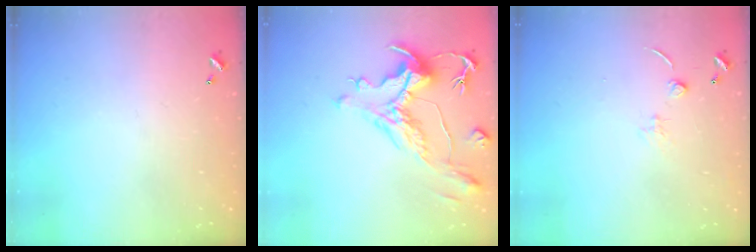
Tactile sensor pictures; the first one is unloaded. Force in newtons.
{"total": 1.6, "press": 0.6, "slide": 1.5}
{"total": 0.9, "press": 0.9, "slide": 0.3}